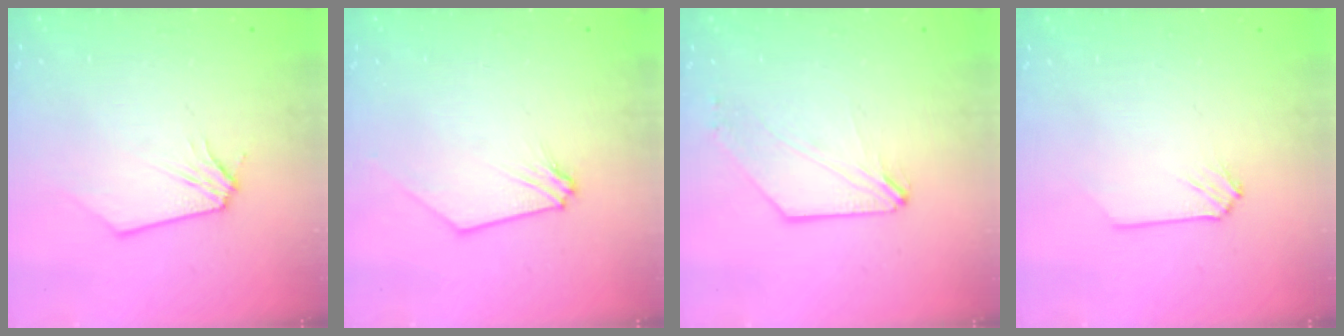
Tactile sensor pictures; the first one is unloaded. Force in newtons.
{"total": 0.0}
{"total": 0.8, "press": 0.8, "slide": 0.2}
{"total": 0.0}